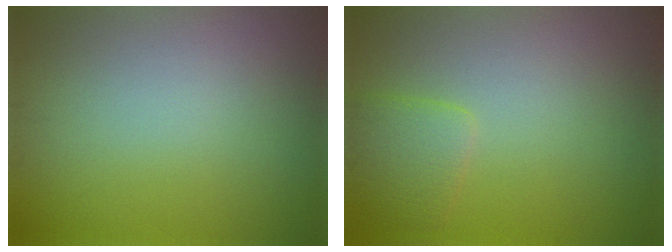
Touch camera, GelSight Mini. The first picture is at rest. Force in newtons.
{"total": 2.2, "press": 2.2, "slide": 0.1}